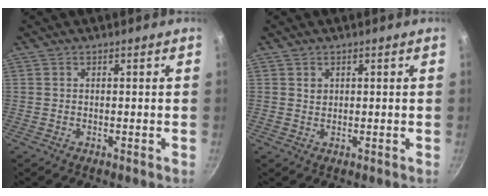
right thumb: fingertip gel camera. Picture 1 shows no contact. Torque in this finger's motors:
{"motor_torque": [-0.05, -0.15, 0.03, 0.31, -0.03]}